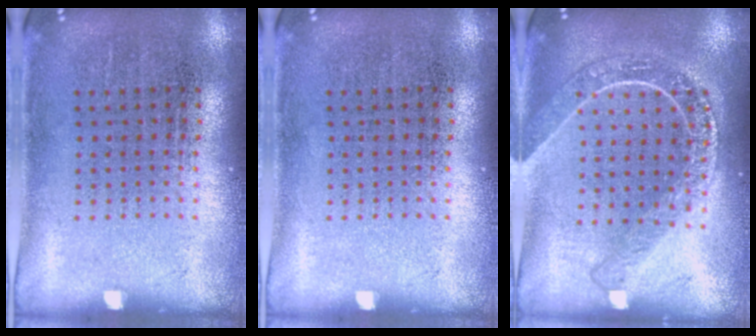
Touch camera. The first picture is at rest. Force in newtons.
{"total": 0.0}
{"total": 1.9, "press": 1.7, "slide": 0.8}